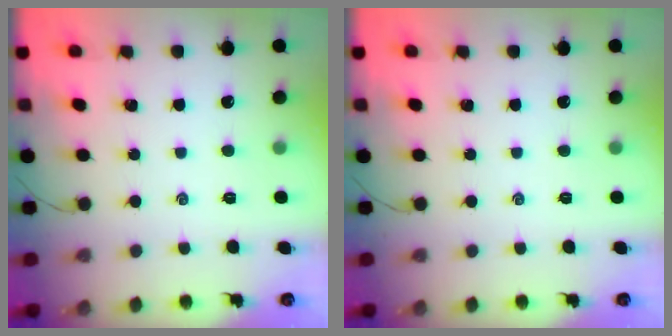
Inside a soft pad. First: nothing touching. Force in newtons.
{"total": 0.0}